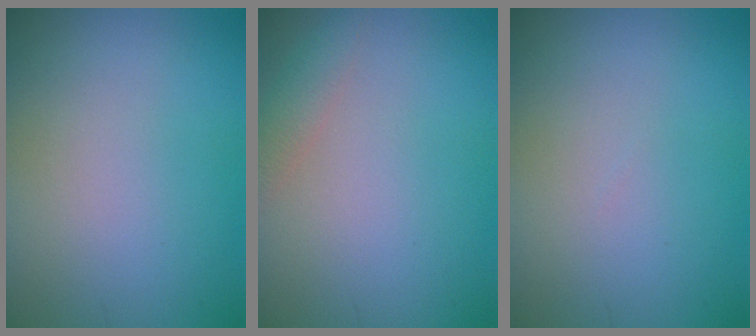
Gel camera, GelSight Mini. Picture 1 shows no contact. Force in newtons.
{"total": 1.6, "press": 1.6, "slide": 0.2}
{"total": 0.0}